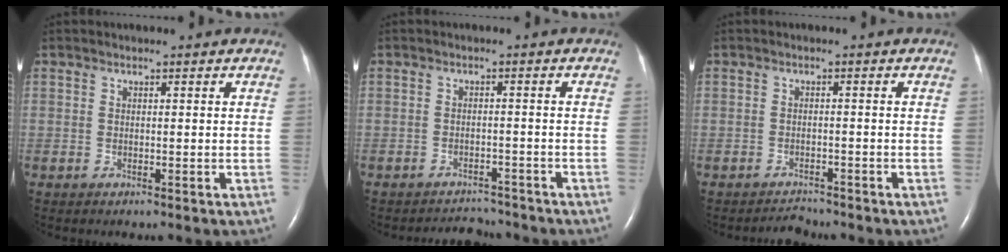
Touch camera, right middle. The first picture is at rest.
{"total": 3.9, "force": [-3.8, 0.8, -0.7], "torque": [0.002, 0.003, -0.055]}
{"total": 1.9, "force": [-1.8, 0.1, -0.4], "torque": [0.002, -0.011, -0.026]}